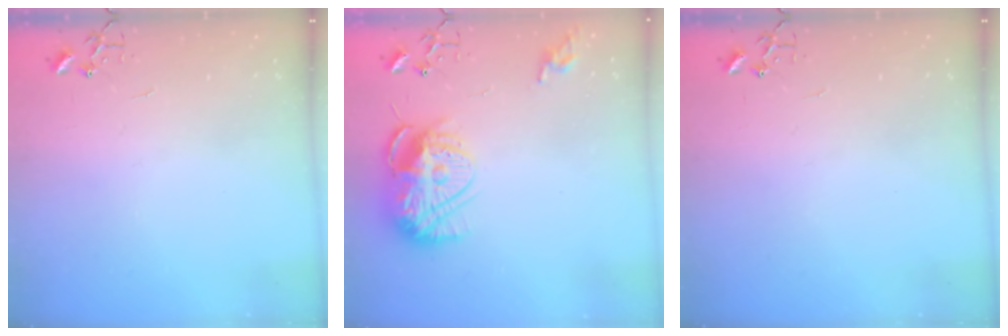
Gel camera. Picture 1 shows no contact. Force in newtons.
{"total": 15.3, "press": 15.3, "slide": 0.9}
{"total": 0.0}